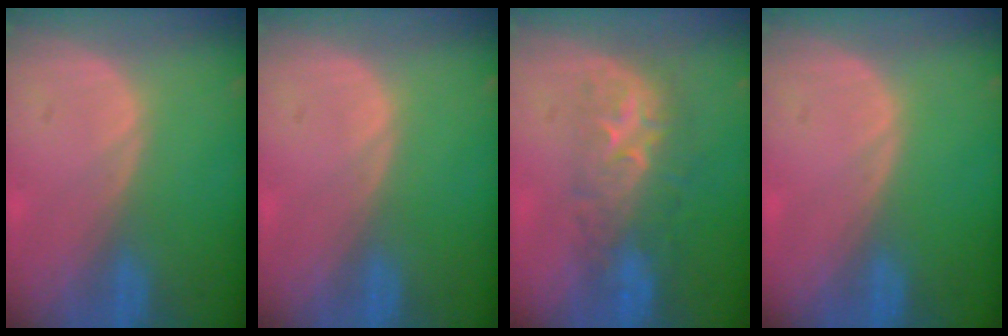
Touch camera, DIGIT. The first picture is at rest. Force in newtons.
{"total": 0.0}
{"total": 8.1, "press": 7.7, "slide": 2.5}
{"total": 0.0}